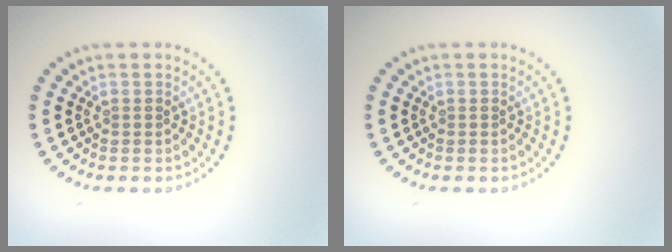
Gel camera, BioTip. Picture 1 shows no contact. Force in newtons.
{"total": 0.0}